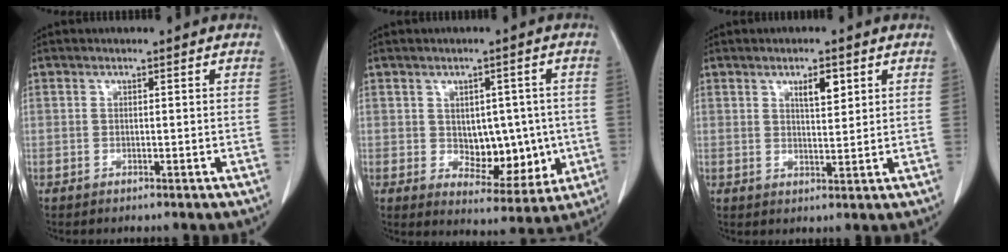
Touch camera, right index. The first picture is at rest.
{"total": 8.9, "force": [-0.3, 5.5, 7.0], "torque": [-0.078, 0.006, 0.012]}
{"total": 3.7, "force": [1.9, 1.1, 3.0], "torque": [-0.050, -0.002, 0.032]}